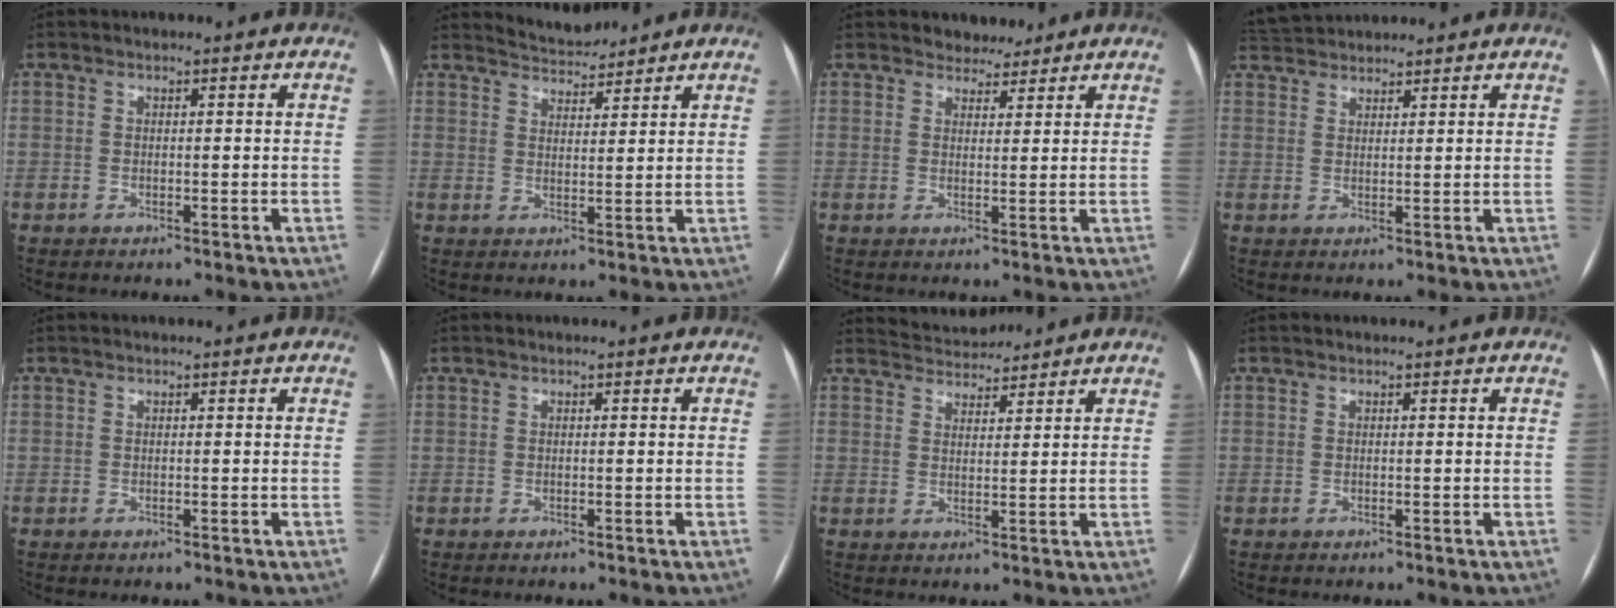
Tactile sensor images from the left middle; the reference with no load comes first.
{"total": 3.9, "force": [3.9, 0.2, -0.4], "torque": [-0.002, 0.006, 0.070]}
{"total": 3.1, "force": [2.8, 1.4, 0.1], "torque": [0.000, 0.002, 0.042]}
{"total": 5.8, "force": [5.6, 1.3, 1.1], "torque": [-0.025, 0.037, 0.101]}
{"total": 0.0}
{"total": 0.0}
{"total": 4.9, "force": [4.9, 0.7, 0.0], "torque": [-0.010, 0.021, 0.080]}
{"total": 0.0}